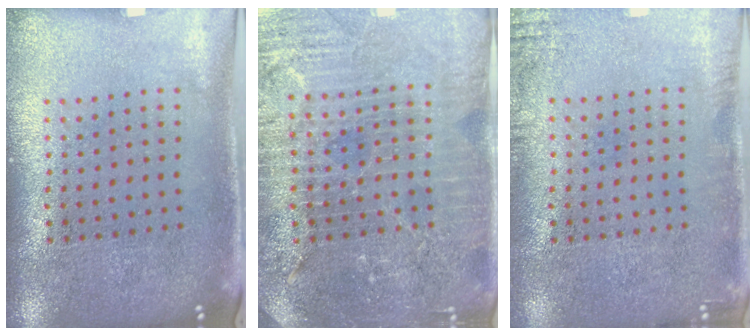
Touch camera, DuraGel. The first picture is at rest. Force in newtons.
{"total": 4.3, "press": 4.0, "slide": 1.4}
{"total": 1.7, "press": 1.7, "slide": 0.2}